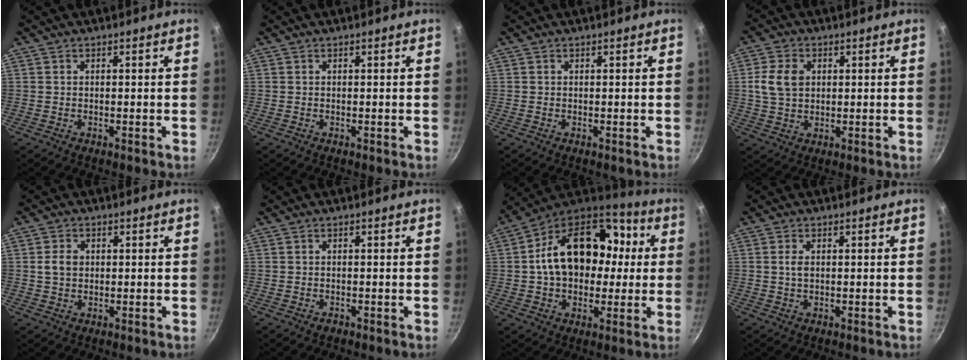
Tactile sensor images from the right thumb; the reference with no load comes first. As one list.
[{"total": 0.0}, {"total": 0.0}, {"total": 7.2, "force": [1.3, 5.3, 4.7], "torque": [-0.085, 0.002, 0.027]}, {"total": 3.5, "force": [0.5, 2.7, 2.2], "torque": [-0.035, 0.004, 0.008]}, {"total": 0.7, "force": [-0.5, 0.4, 0.3], "torque": [-0.002, 0.001, -0.009]}, {"total": 21.9, "force": [2.0, 14.8, 16.0], "torque": [-0.226, 0.033, 0.029]}, {"total": 2.1, "force": [0.3, 1.3, 1.6], "torque": [-0.032, 0.000, 0.007]}]